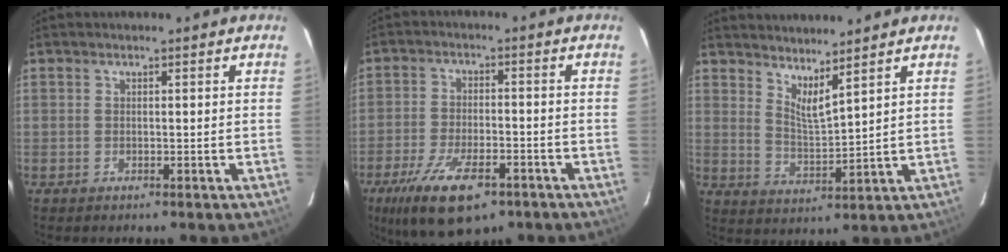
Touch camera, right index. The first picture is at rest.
{"total": 14.3, "force": [-8.8, 5.6, 9.8], "torque": [-0.209, -0.032, -0.148]}
{"total": 5.9, "force": [4.9, 0.3, 3.2], "torque": [-0.054, -0.011, 0.085]}